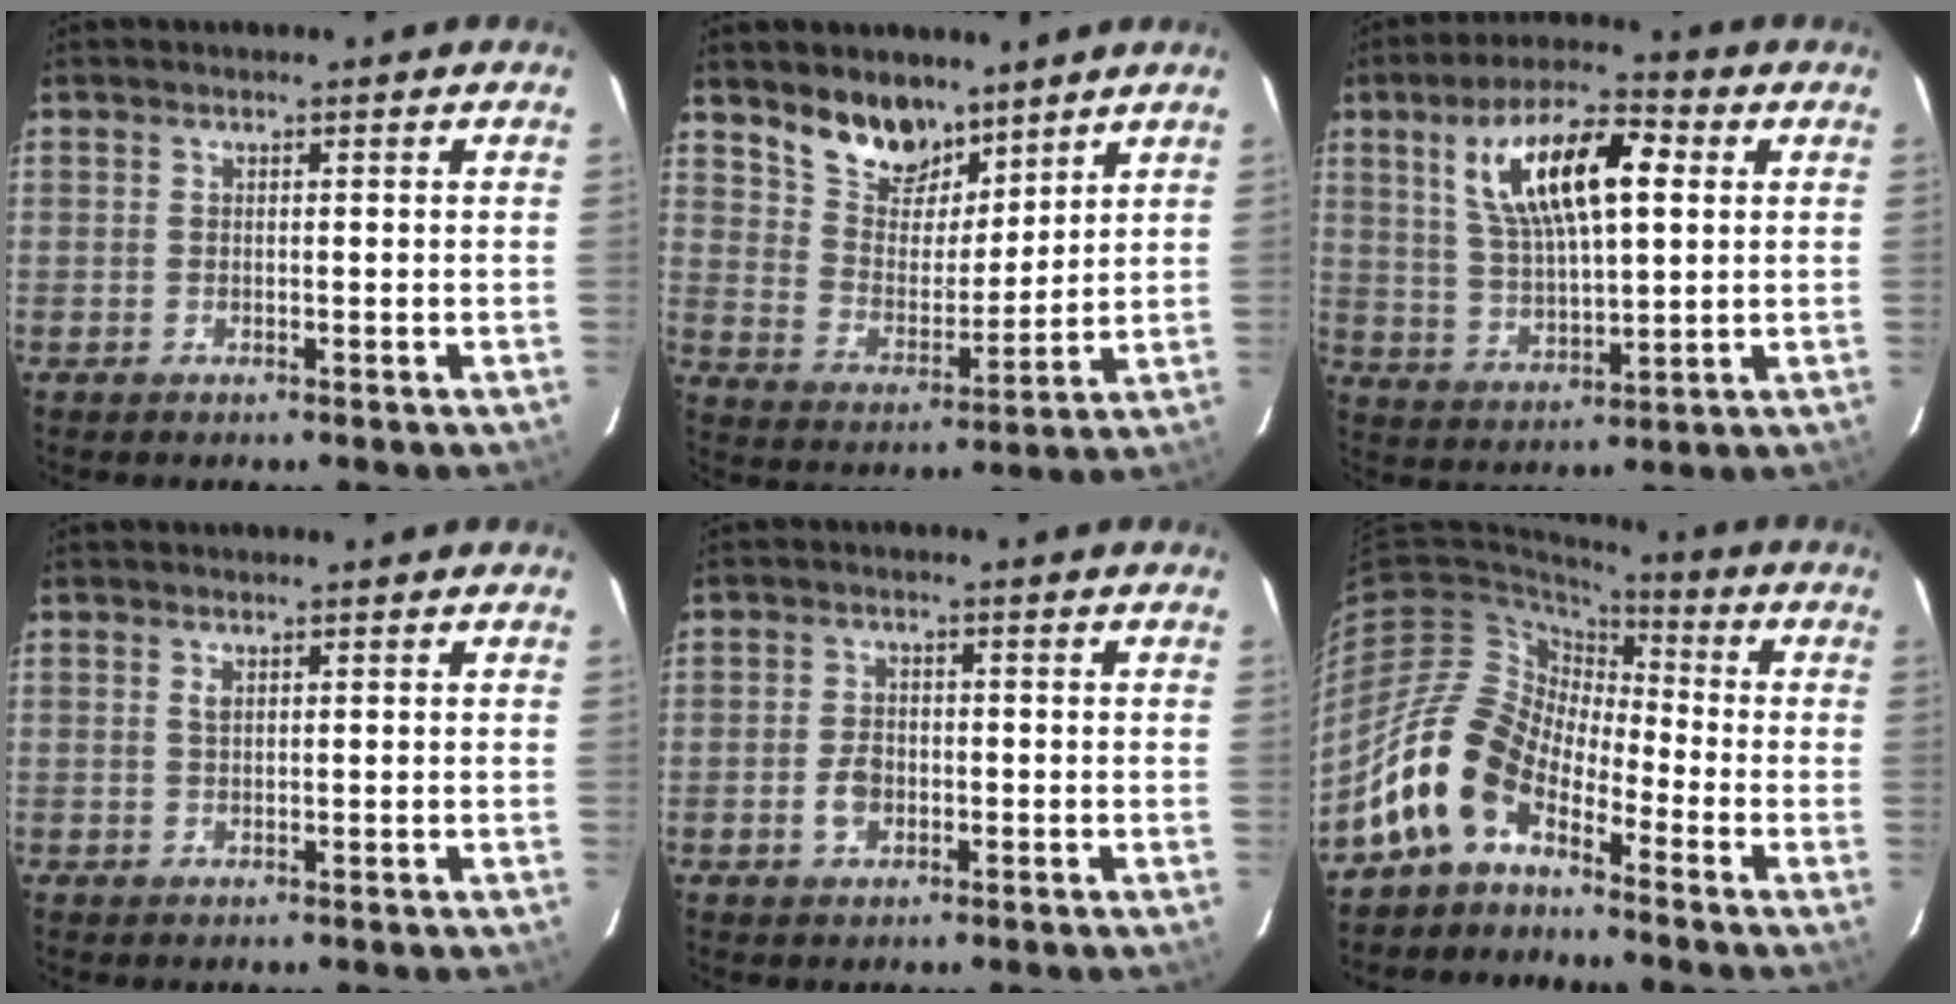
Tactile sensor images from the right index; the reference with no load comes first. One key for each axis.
{"total": 11.1, "fx": 8.5, "fy": 5.5, "fz": 4.4, "tx": -0.086, "ty": 0.009, "tz": 0.162}
{"total": 15.8, "fx": 5.0, "fy": 5.9, "fz": 13.8, "tx": -0.247, "ty": 0.021, "tz": 0.094}
{"total": 0.8, "fx": 0.4, "fy": 0.3, "fz": 0.6, "tx": -0.012, "ty": 0.002, "tz": 0.008}
{"total": 3.6, "fx": -1.2, "fy": 2.5, "fz": 2.2, "tx": -0.045, "ty": 0.003, "tz": -0.020}
{"total": 12.9, "fx": -7.6, "fy": 7.4, "fz": 7.3, "tx": -0.140, "ty": 0.020, "tz": -0.162}